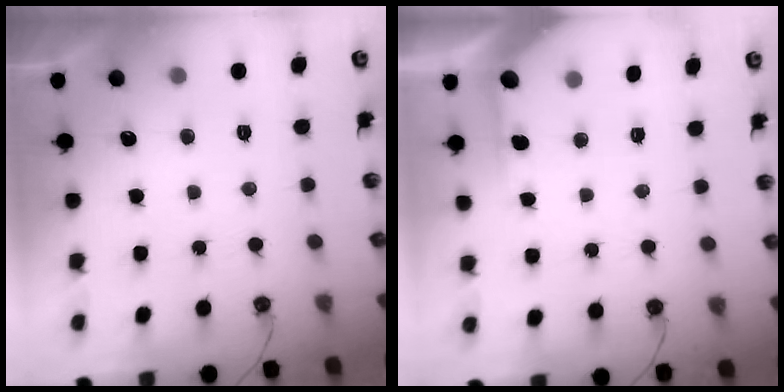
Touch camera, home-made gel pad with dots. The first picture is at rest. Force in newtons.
{"total": 2.4, "press": 2.4, "slide": 0.3}